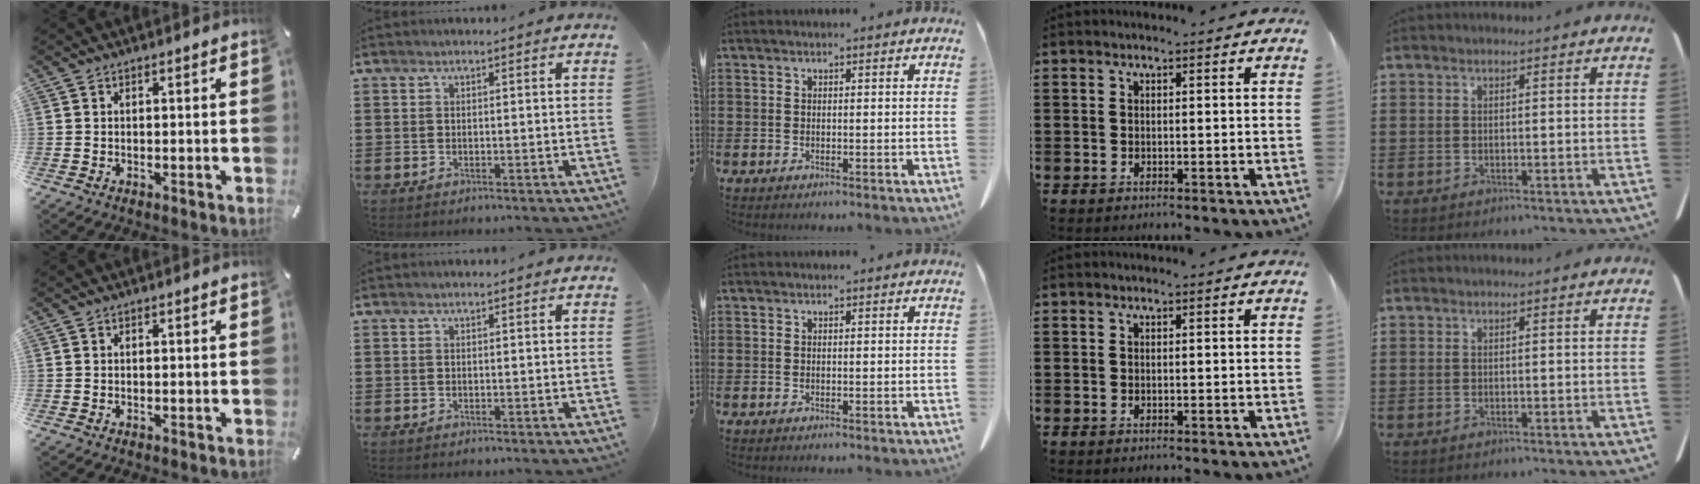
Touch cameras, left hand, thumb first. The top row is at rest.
{}